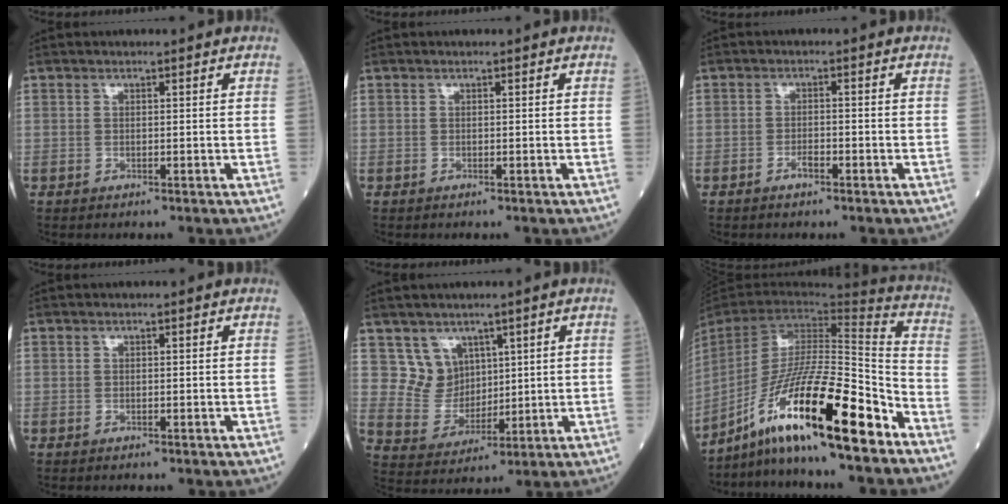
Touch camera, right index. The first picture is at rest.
{"total": 0.0}
{"total": 1.8, "force": [-1.3, 0.5, 1.1], "torque": [-0.017, 0.002, -0.022]}
{"total": 0.0}
{"total": 6.4, "force": [3.4, 5.4, 0.8], "torque": [-0.022, 0.009, 0.078]}
{"total": 20.4, "force": [-13.7, 1.0, 15.0], "torque": [-0.279, -0.013, -0.245]}